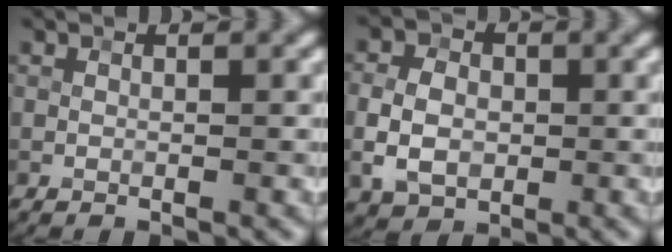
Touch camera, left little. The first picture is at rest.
{"total": 4.7, "force": [-0.6, 3.7, 2.9], "torque": [-0.052, 0.003, -0.018]}